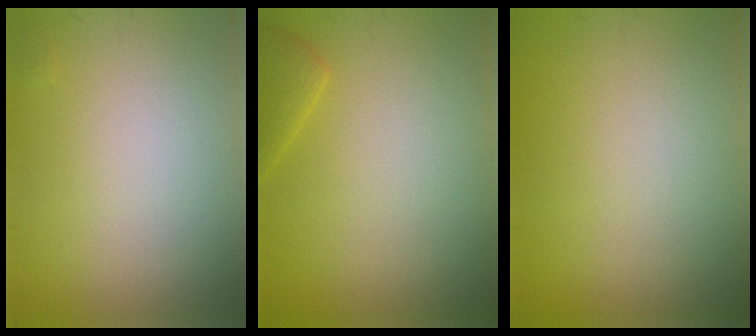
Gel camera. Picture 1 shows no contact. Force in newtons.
{"total": 1.6, "press": 1.6, "slide": 0.2}
{"total": 0.0}